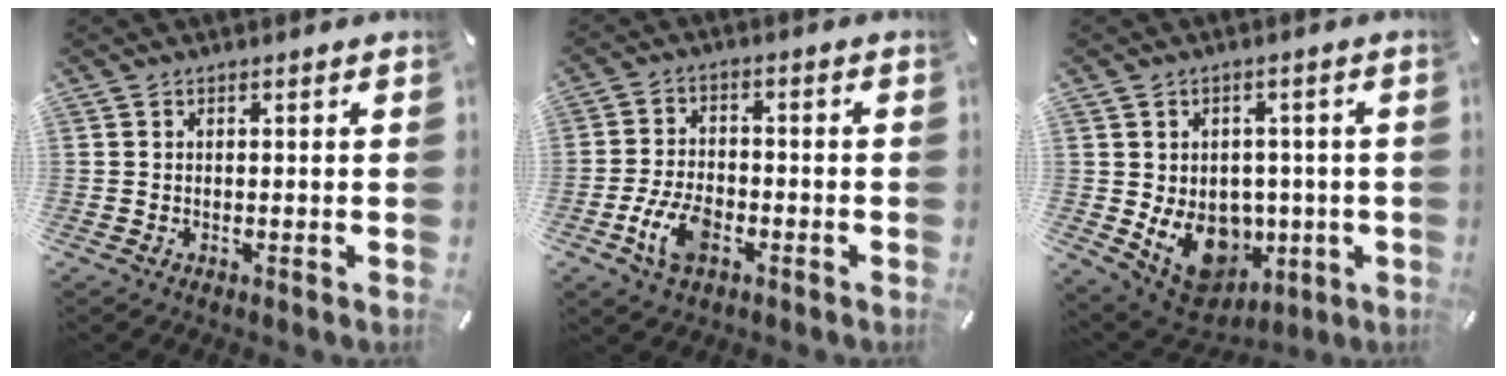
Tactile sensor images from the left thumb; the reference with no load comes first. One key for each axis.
{"total": 8.6, "fx": -3.8, "fy": 5.1, "fz": 5.9, "tx": -0.129, "ty": 0.011, "tz": -0.068}
{"total": 12.3, "fx": -2.2, "fy": 10.4, "fz": 6.2, "tx": -0.096, "ty": -0.018, "tz": -0.029}